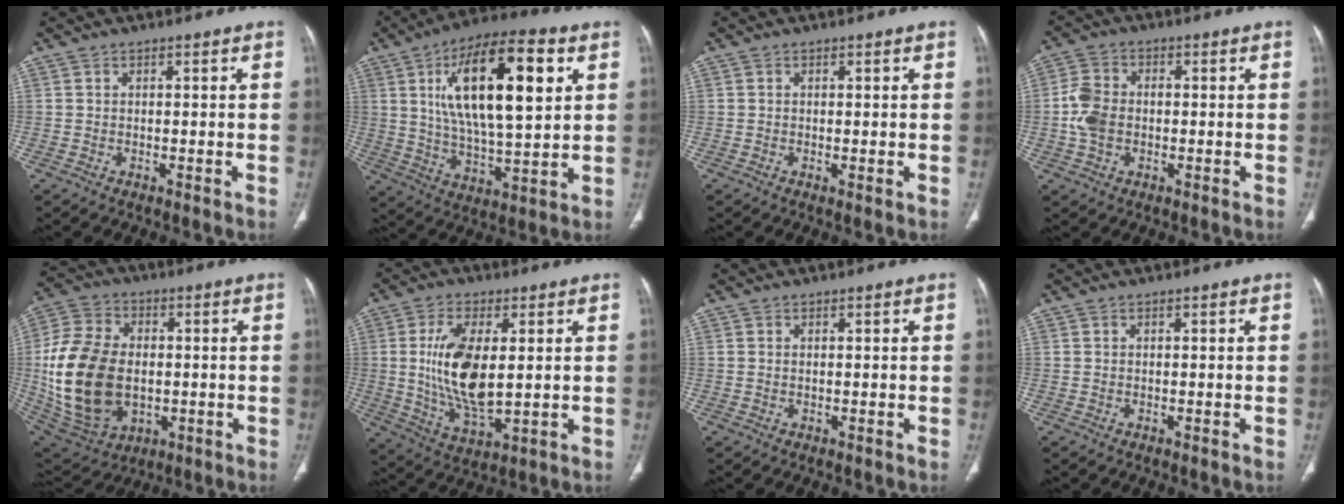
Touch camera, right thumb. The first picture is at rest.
{"total": 22.0, "force": [6.7, 8.3, 19.2], "torque": [-0.305, -0.014, 0.109]}
{"total": 0.6, "force": [-0.1, 0.1, 0.6], "torque": [-0.016, -0.005, -0.002]}
{"total": 6.6, "force": [-0.9, 4.7, 4.6], "torque": [-0.097, 0.015, -0.020]}
{"total": 22.9, "force": [-1.1, 15.6, 16.6], "torque": [-0.324, 0.001, -0.001]}
{"total": 14.0, "force": [1.4, 6.4, 12.4], "torque": [-0.240, -0.021, 0.034]}
{"total": 0.0}
{"total": 0.0}